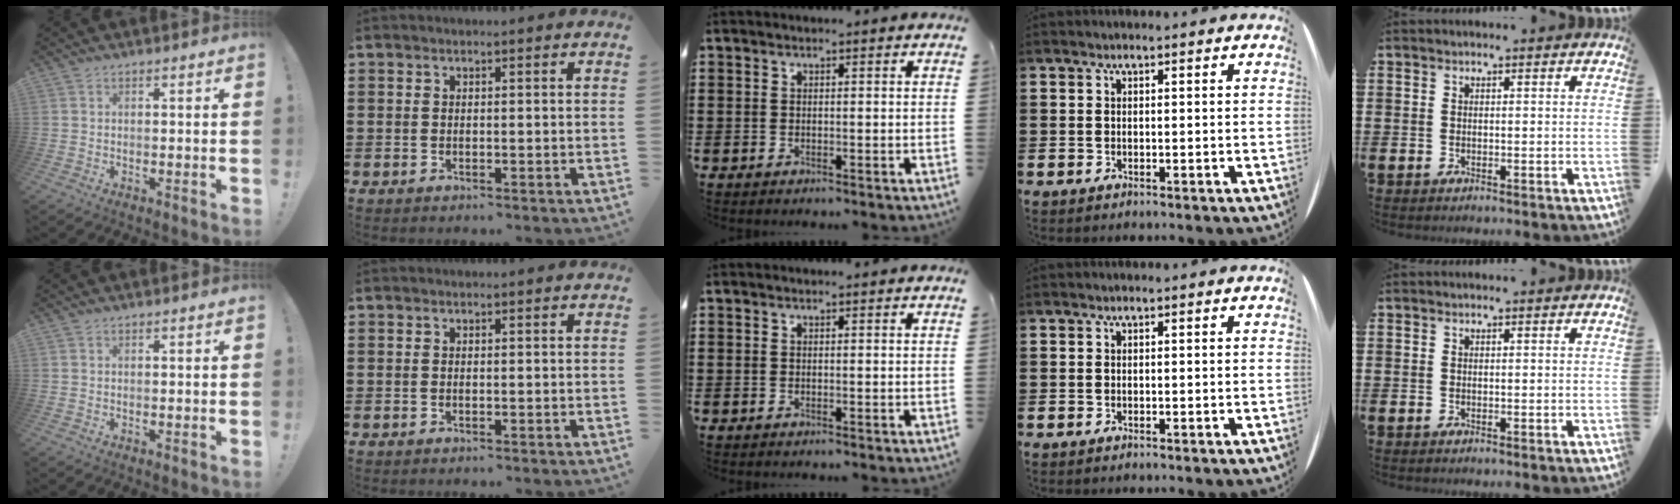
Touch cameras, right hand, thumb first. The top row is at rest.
{}